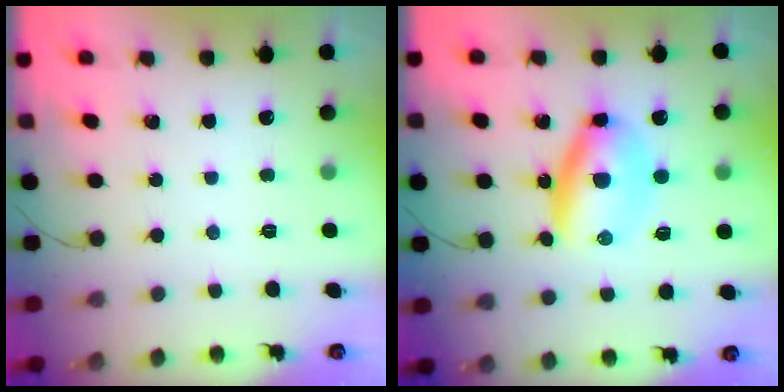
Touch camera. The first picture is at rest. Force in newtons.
{"total": 7.5, "press": 7.2, "slide": 2.1}